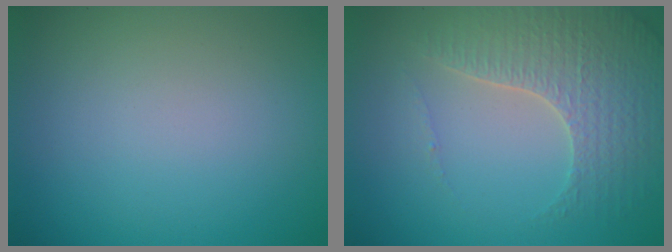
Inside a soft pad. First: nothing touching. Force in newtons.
{"total": 4.0, "press": 3.9, "slide": 1.1}